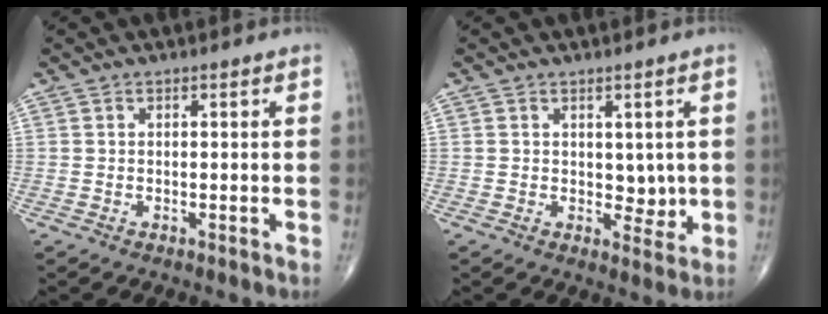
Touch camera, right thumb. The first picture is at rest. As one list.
[{"total": 3.6, "force": [0.5, 2.6, 2.4], "torque": [-0.007, -0.009, 0.011]}]